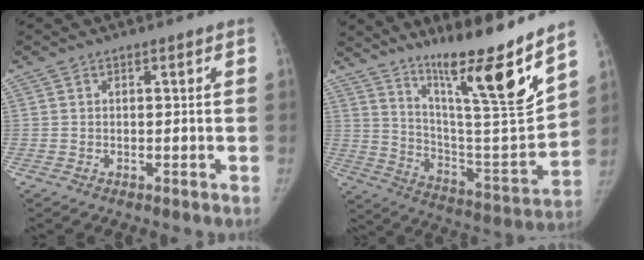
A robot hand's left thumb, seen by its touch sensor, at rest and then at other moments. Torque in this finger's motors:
{"motor_torque": [1.20, -0.77, 1.49, -1.28, 0.15]}